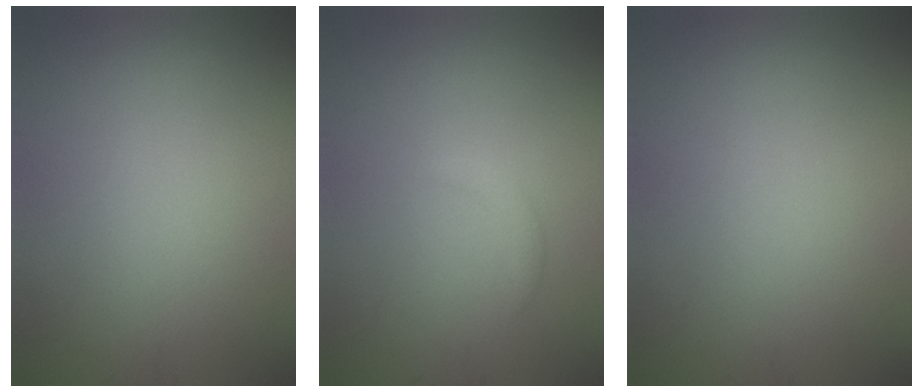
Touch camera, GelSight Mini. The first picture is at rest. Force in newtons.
{"total": 1.0, "press": 1.0, "slide": 0.0}
{"total": 0.0}